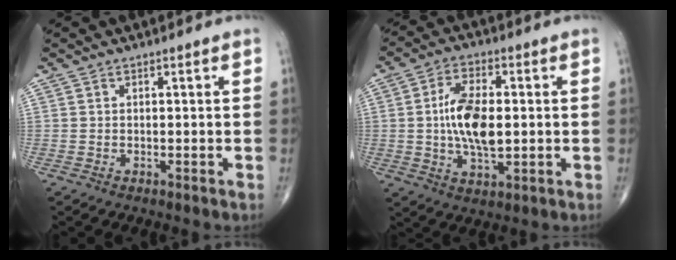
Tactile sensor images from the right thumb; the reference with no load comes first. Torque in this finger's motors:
{"motor_torque": [0.54, 2.66, 1.32, -0.18, 0.13]}